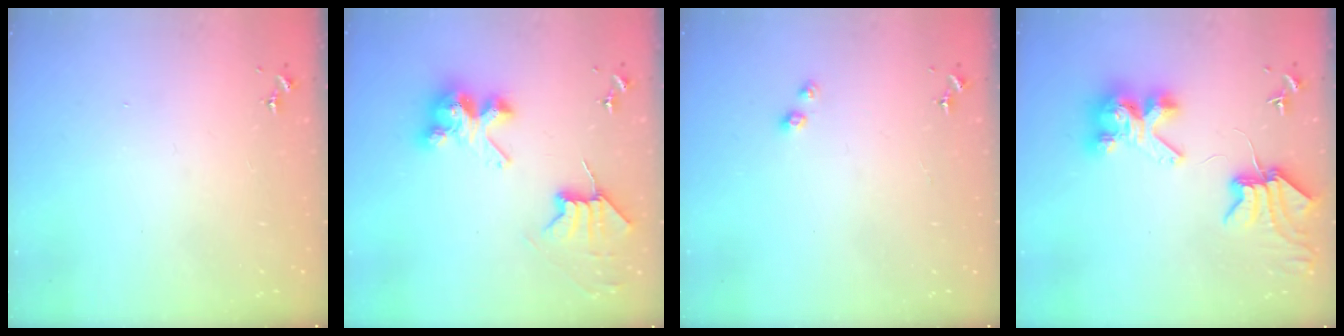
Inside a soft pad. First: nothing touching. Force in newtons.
{"total": 9.2, "press": 9.0, "slide": 1.5}
{"total": 3.9, "press": 3.9, "slide": 0.6}
{"total": 8.7, "press": 8.6, "slide": 1.2}